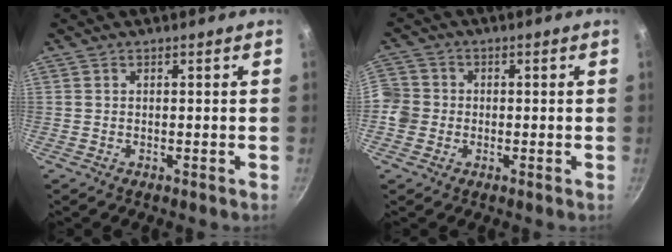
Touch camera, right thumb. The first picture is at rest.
{"total": 6.1, "force": [-1.2, 5.6, 2.0], "torque": [-0.019, 0.014, -0.036]}